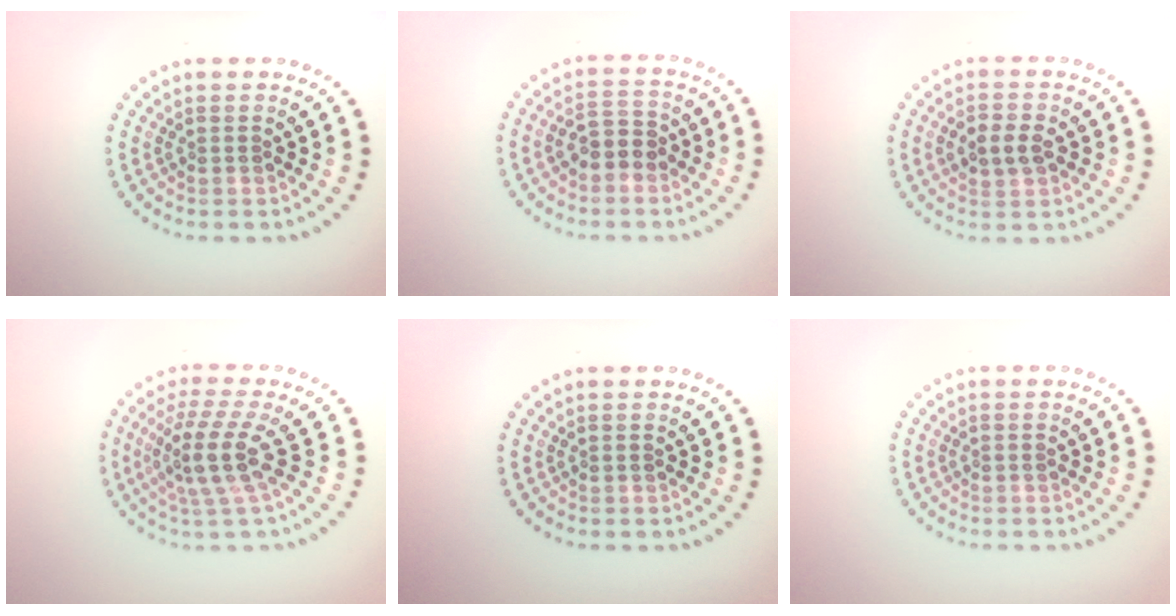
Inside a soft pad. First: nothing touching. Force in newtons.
{"total": 2.6, "press": 2.5, "slide": 0.7}
{"total": 2.5, "press": 2.5, "slide": 0.1}
{"total": 4.3, "press": 3.2, "slide": 2.9}
{"total": 0.0}
{"total": 0.0}